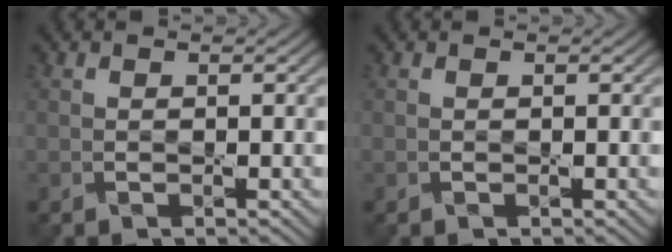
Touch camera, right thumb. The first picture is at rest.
{"total": 0.0}